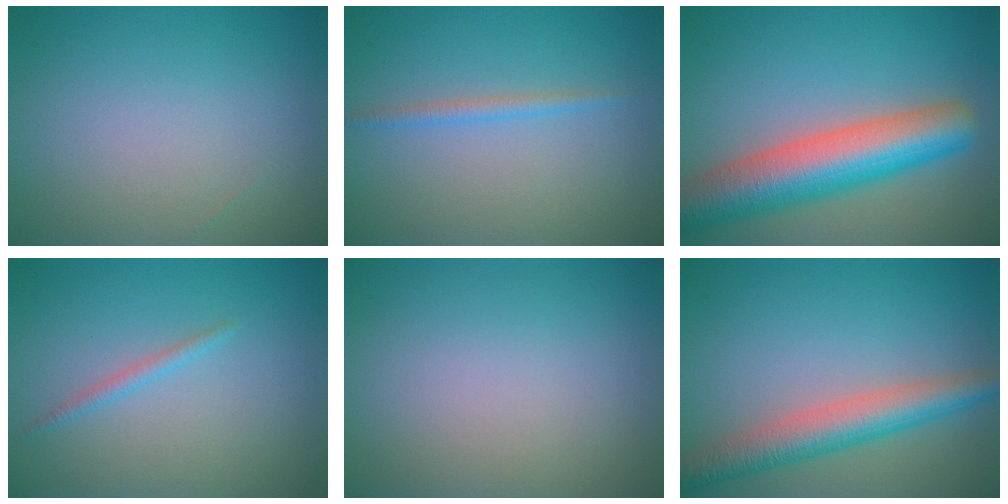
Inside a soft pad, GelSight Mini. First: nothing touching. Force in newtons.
{"total": 1.2, "press": 1.2, "slide": 0.1}
{"total": 9.6, "press": 9.6, "slide": 0.3}
{"total": 1.0, "press": 1.0, "slide": 0.1}
{"total": 0.0}
{"total": 5.1, "press": 5.1, "slide": 0.2}